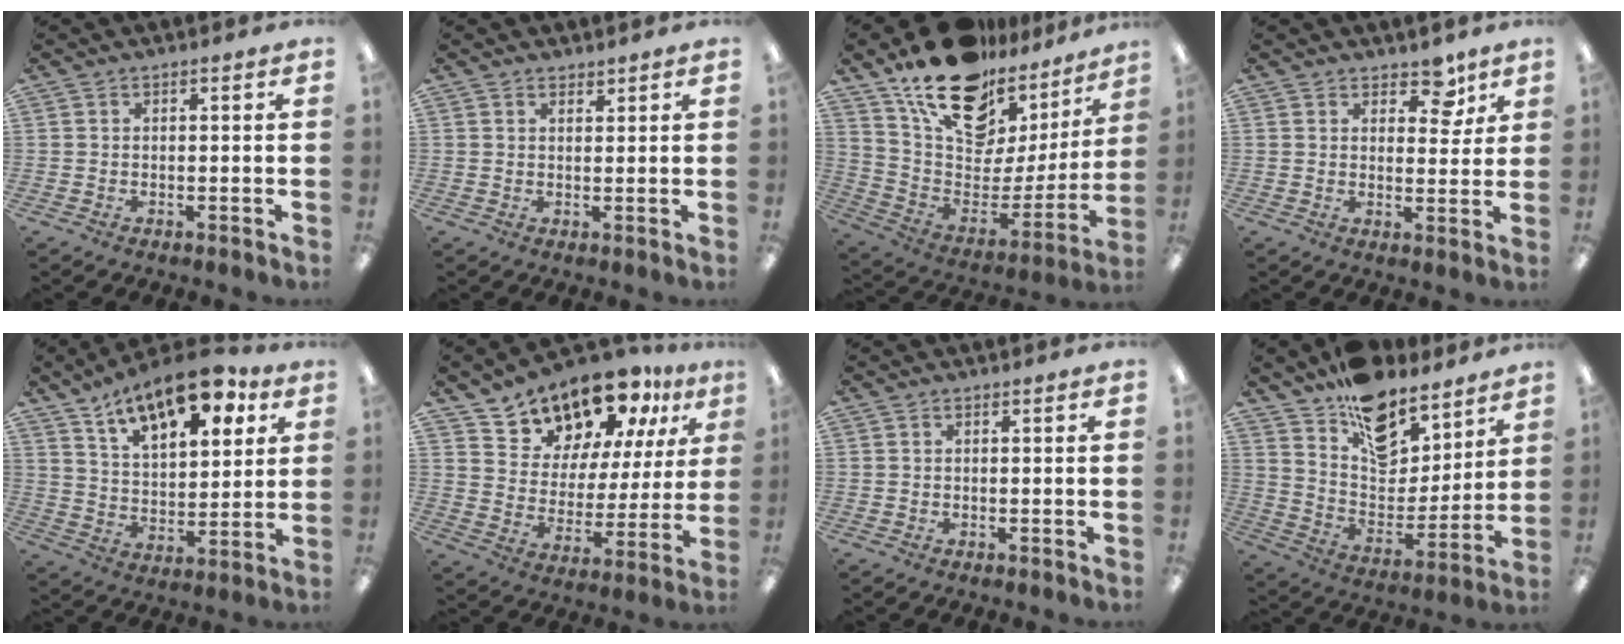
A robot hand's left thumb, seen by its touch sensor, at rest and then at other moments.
{"total": 1.4, "force": [1.4, 0.3, 0.0], "torque": [0.000, -0.003, 0.027]}
{"total": 22.3, "force": [16.2, 11.4, 10.4], "torque": [-0.167, -0.105, 0.290]}
{"total": 6.8, "force": [4.8, 3.6, 3.1], "torque": [-0.026, -0.025, 0.080]}
{"total": 15.8, "force": [11.2, 6.8, 8.8], "torque": [-0.124, -0.063, 0.192]}
{"total": 15.3, "force": [13.7, 5.9, 3.3], "torque": [-0.088, -0.110, 0.252]}
{"total": 0.0}
{"total": 14.5, "force": [11.1, 7.7, 5.2], "torque": [-0.077, -0.093, 0.202]}